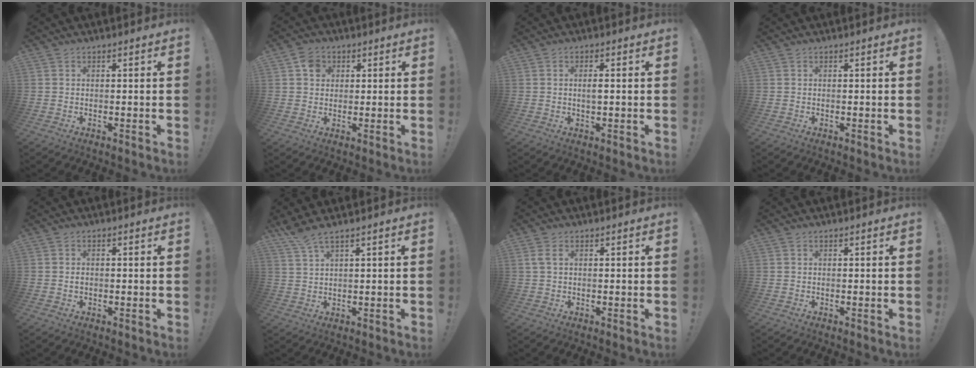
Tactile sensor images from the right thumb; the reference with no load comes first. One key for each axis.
{"total": 4.9, "fx": 1.6, "fy": 4.3, "fz": 1.8, "tx": -0.022, "ty": 0.004, "tz": 0.029}
{"total": 2.0, "fx": 0.0, "fy": 0.5, "fz": 1.9, "tx": -0.026, "ty": -0.003, "tz": -0.004}
{"total": 0.0}
{"total": 0.7, "fx": -0.3, "fy": 0.5, "fz": 0.3, "tx": -0.004, "ty": 0.001, "tz": -0.007}
{"total": 4.4, "fx": 3.4, "fy": -0.1, "fz": 2.8, "tx": -0.065, "ty": -0.016, "tz": 0.061}
{"total": 2.3, "fx": 0.9, "fy": 1.2, "fz": 1.8, "tx": -0.042, "ty": 0.007, "tz": 0.018}
{"total": 0.0}